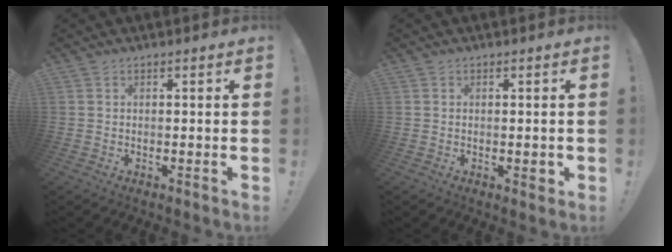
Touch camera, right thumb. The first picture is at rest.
{"total": 1.7, "force": [-0.3, 1.0, 1.4], "torque": [-0.014, 0.002, -0.005]}